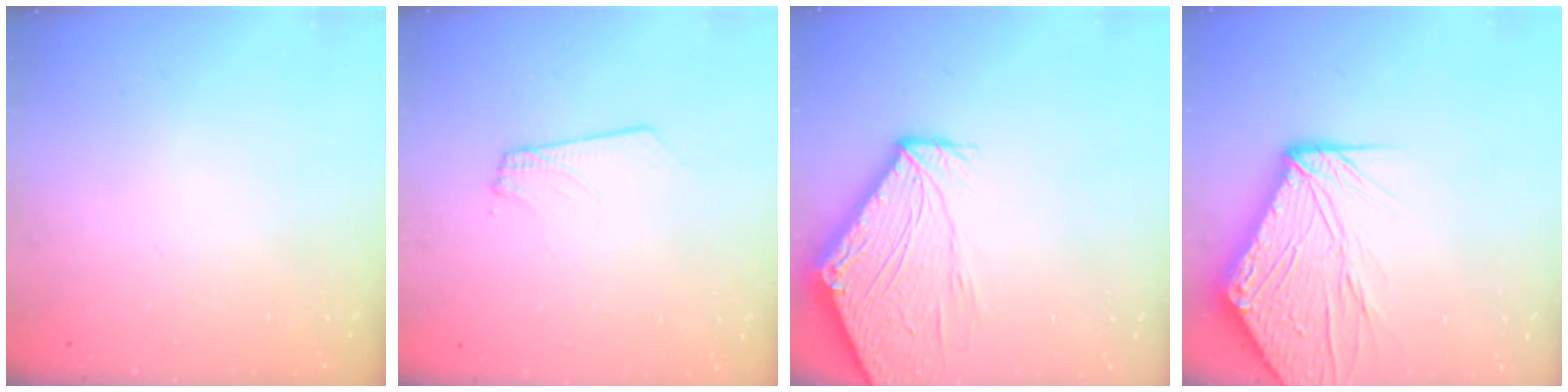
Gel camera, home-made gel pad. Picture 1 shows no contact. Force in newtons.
{"total": 2.9, "press": 2.9, "slide": 0.4}
{"total": 10.8, "press": 10.8, "slide": 1.2}
{"total": 15.5, "press": 15.5, "slide": 1.5}